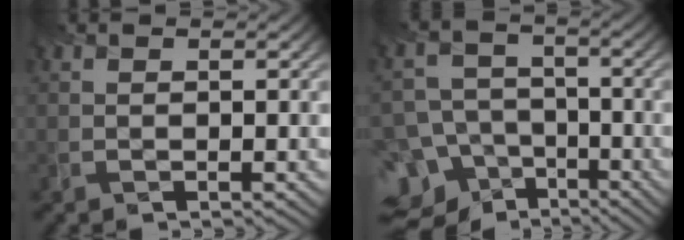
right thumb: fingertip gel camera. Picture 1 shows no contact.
{"total": 12.9, "force": [-7.6, 9.6, 4.1], "torque": [-0.114, -0.041, -0.126]}